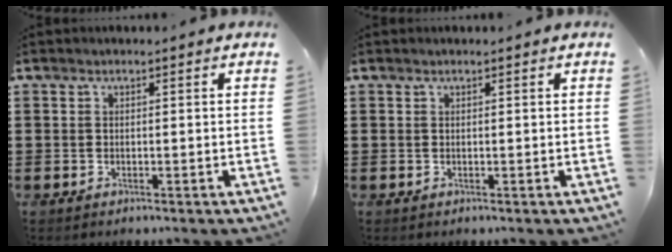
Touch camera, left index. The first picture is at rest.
{"total": 0.0}